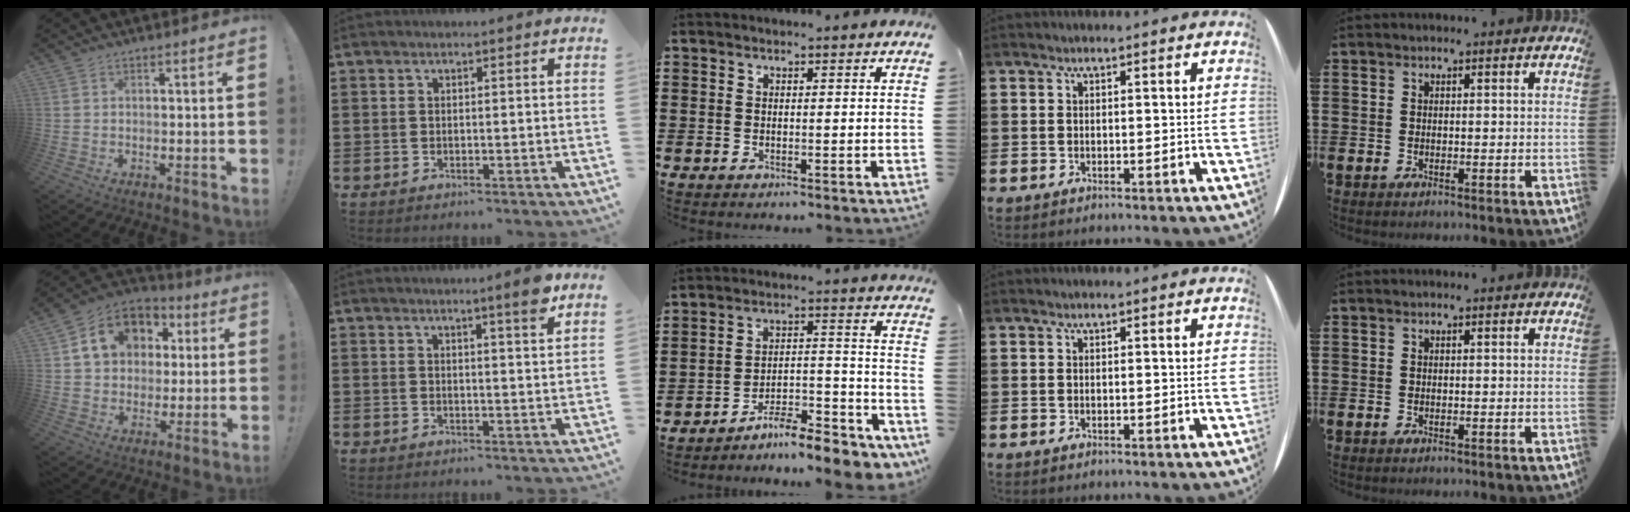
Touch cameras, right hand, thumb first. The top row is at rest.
{"thumb": {"total": 14.6, "force": [4.6, 11.9, 7.2], "torque": [-0.103, -0.006, 0.094]}, "index": {"total": 4.3, "force": [3.2, -0.4, 2.9], "torque": [-0.050, -0.007, 0.051]}, "middle": {"total": 7.9, "force": [-7.6, 0.7, 2.0], "torque": [-0.021, 0.017, -0.144]}}